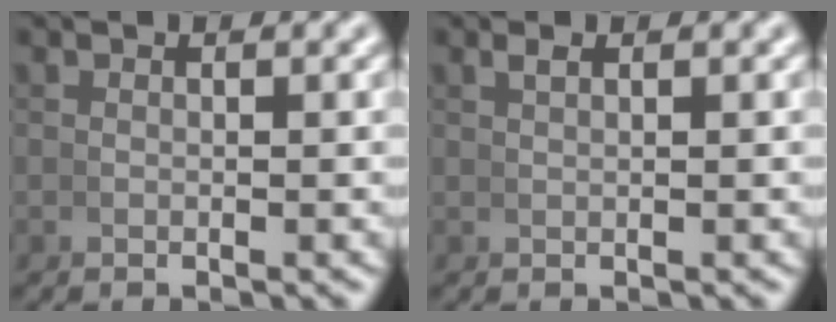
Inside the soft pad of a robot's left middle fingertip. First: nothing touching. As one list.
[{"total": 0.7, "force": [0.6, -0.1, 0.4], "torque": [-0.006, 0.008, 0.012]}]